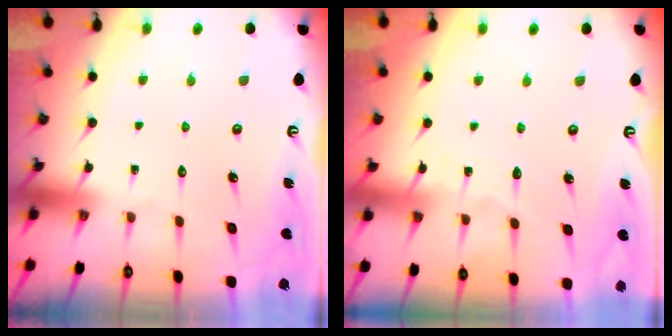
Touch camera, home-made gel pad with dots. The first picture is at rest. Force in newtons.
{"total": 3.8, "press": 3.8, "slide": 0.4}